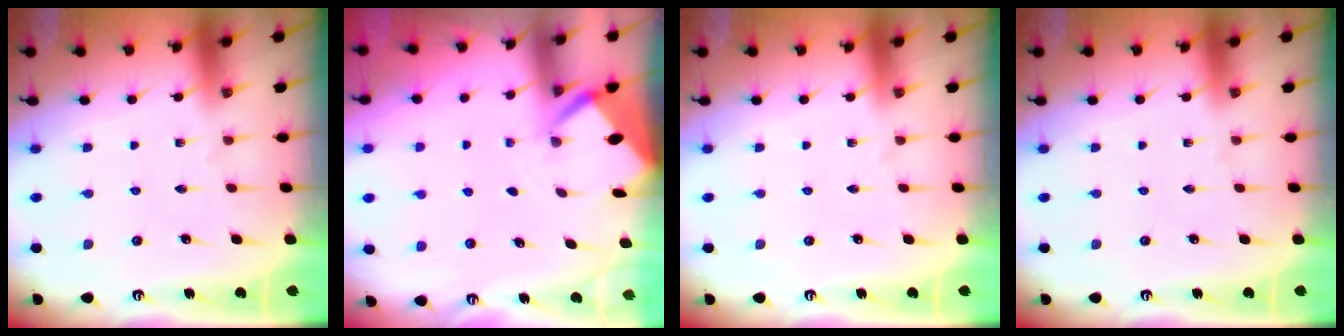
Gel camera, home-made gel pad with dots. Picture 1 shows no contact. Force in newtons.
{"total": 2.4, "press": 2.4, "slide": 0.3}
{"total": 0.0}
{"total": 0.0}